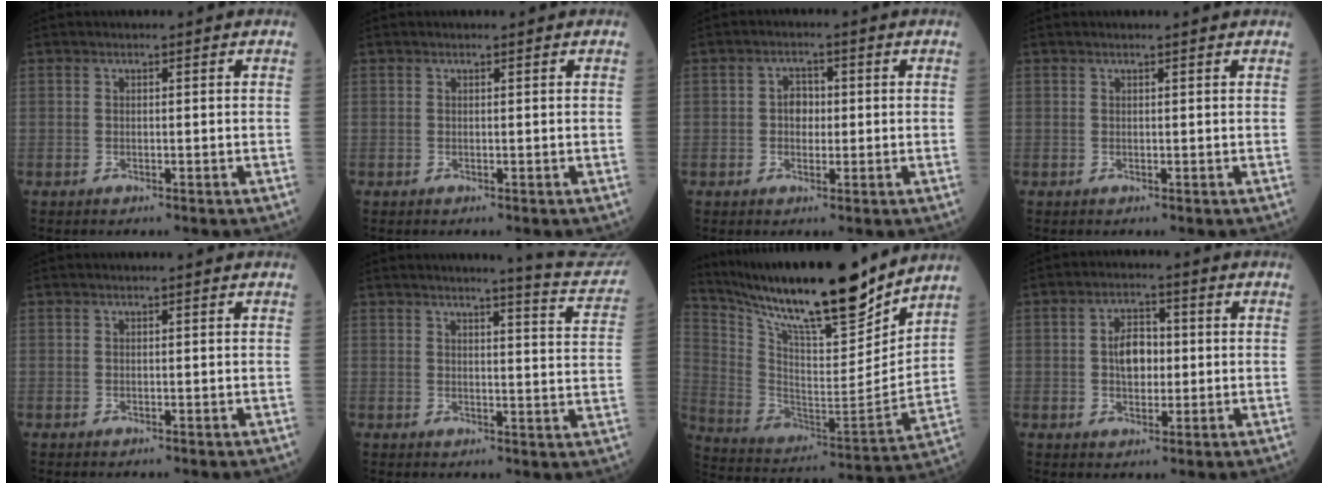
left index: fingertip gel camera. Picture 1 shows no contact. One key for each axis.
{"total": 0.0}
{"total": 2.7, "fx": 0.0, "fy": 2.0, "fz": 1.9, "tx": -0.031, "ty": 0.008, "tz": 0.000}
{"total": 1.5, "fx": 1.4, "fy": -0.2, "fz": 0.6, "tx": -0.011, "ty": 0.006, "tz": 0.020}
{"total": 0.7, "fx": 0.6, "fy": -0.1, "fz": 0.3, "tx": -0.008, "ty": 0.002, "tz": 0.012}
{"total": 10.1, "fx": 9.7, "fy": -0.8, "fz": 2.7, "tx": -0.030, "ty": -0.055, "tz": 0.095}
{"total": 23.5, "fx": 19.9, "fy": 2.7, "fz": 12.2, "tx": -0.232, "ty": -0.026, "tz": 0.333}
{"total": 5.1, "fx": 0.2, "fy": 3.1, "fz": 4.1, "tx": -0.078, "ty": 0.012, "tz": 0.004}